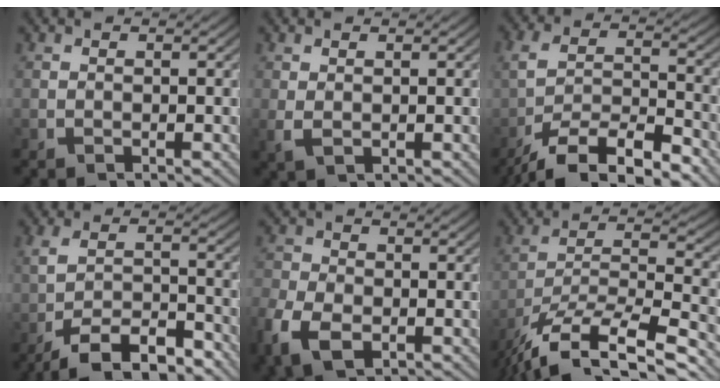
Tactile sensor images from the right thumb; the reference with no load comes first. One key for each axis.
{"total": 1.2, "fx": 0.3, "fy": 0.5, "fz": 1.0, "tx": -0.032, "ty": -0.004, "tz": 0.015}
{"total": 9.1, "fx": -4.9, "fy": 5.3, "fz": 5.5, "tx": -0.106, "ty": -0.030, "tz": -0.070}
{"total": 6.0, "fx": -3.9, "fy": 2.5, "fz": 3.7, "tx": -0.070, "ty": -0.014, "tz": -0.057}
{"total": 4.7, "fx": -1.8, "fy": 3.2, "fz": 2.8, "tx": -0.063, "ty": -0.019, "tz": -0.025}
{"total": 10.1, "fx": -5.3, "fy": 5.0, "fz": 7.0, "tx": -0.160, "ty": -0.043, "tz": -0.060}